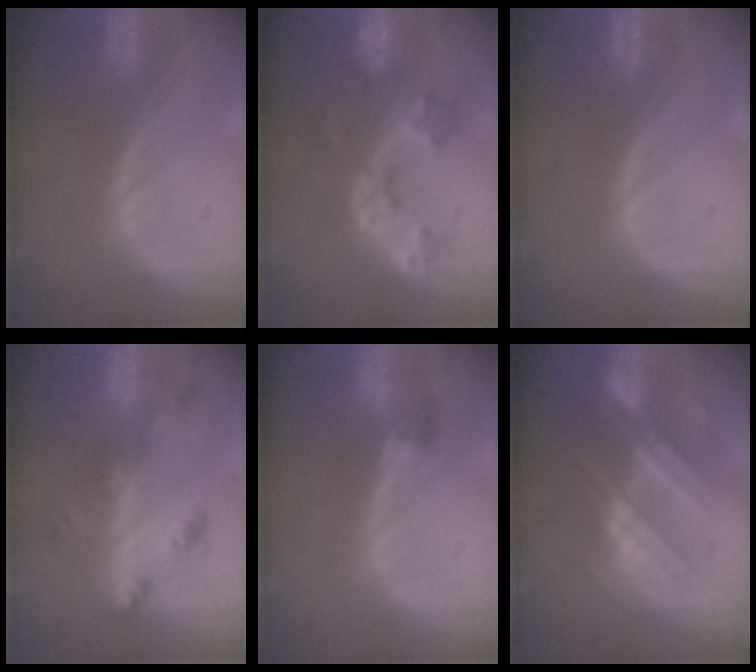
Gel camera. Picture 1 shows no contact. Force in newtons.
{"total": 5.8, "press": 5.8, "slide": 0.2}
{"total": 0.0}
{"total": 6.3, "press": 5.6, "slide": 3.0}
{"total": 2.9, "press": 2.6, "slide": 1.4}
{"total": 8.7, "press": 8.0, "slide": 3.3}